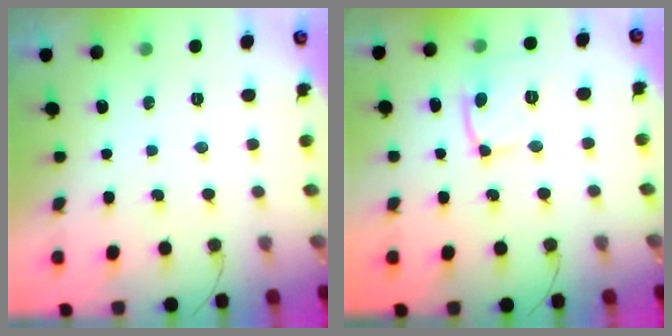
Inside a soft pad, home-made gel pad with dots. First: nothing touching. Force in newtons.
{"total": 11.1, "press": 11.0, "slide": 1.3}